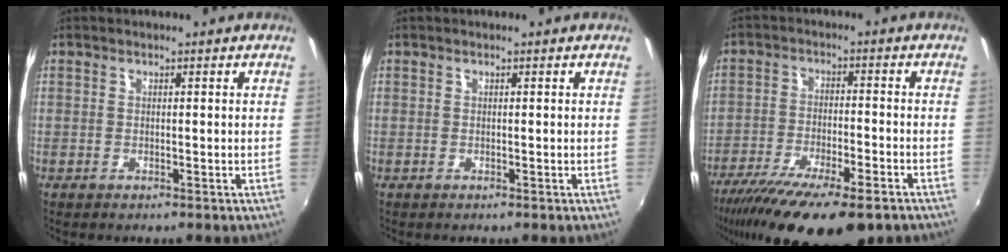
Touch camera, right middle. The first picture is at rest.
{"total": 0.0}
{"total": 18.7, "force": [-13.9, 4.4, 11.8], "torque": [-0.226, -0.060, -0.223]}